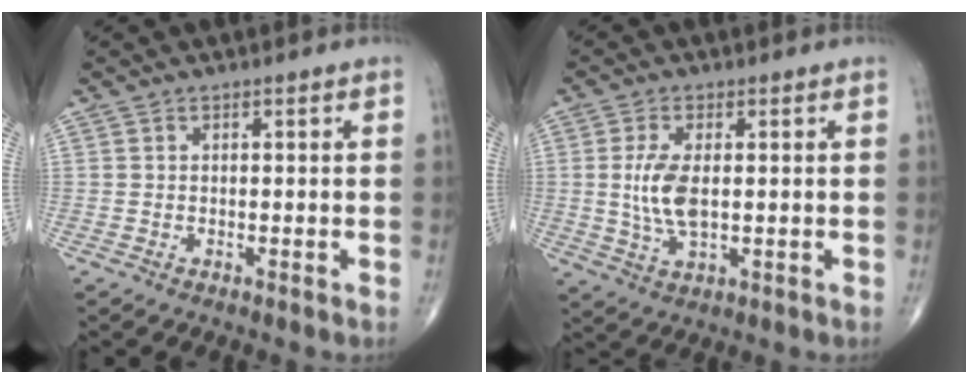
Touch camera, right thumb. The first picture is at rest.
{"total": 7.1, "force": [0.4, 3.3, 6.4], "torque": [-0.136, -0.008, 0.011]}